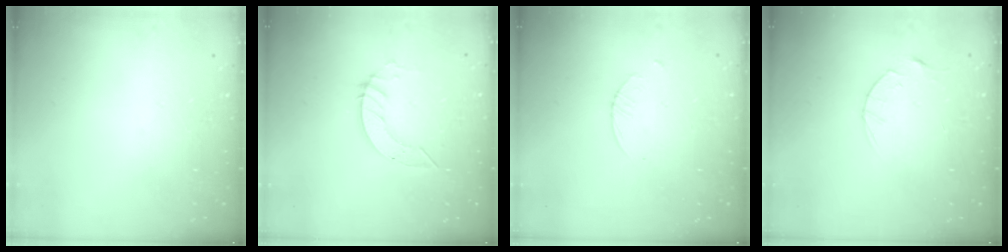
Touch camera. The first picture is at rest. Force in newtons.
{"total": 5.2, "press": 5.2, "slide": 0.3}
{"total": 1.5, "press": 1.5, "slide": 0.2}
{"total": 4.5, "press": 4.5, "slide": 0.3}